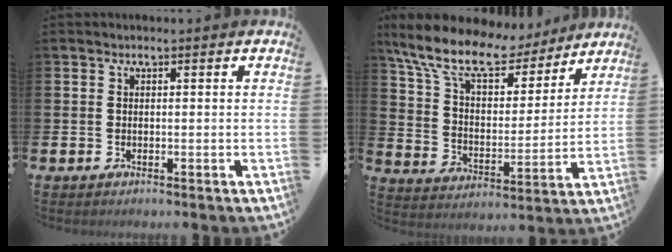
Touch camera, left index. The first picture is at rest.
{"total": 12.5, "force": [10.4, 4.3, 5.4], "torque": [-0.134, -0.061, 0.180]}